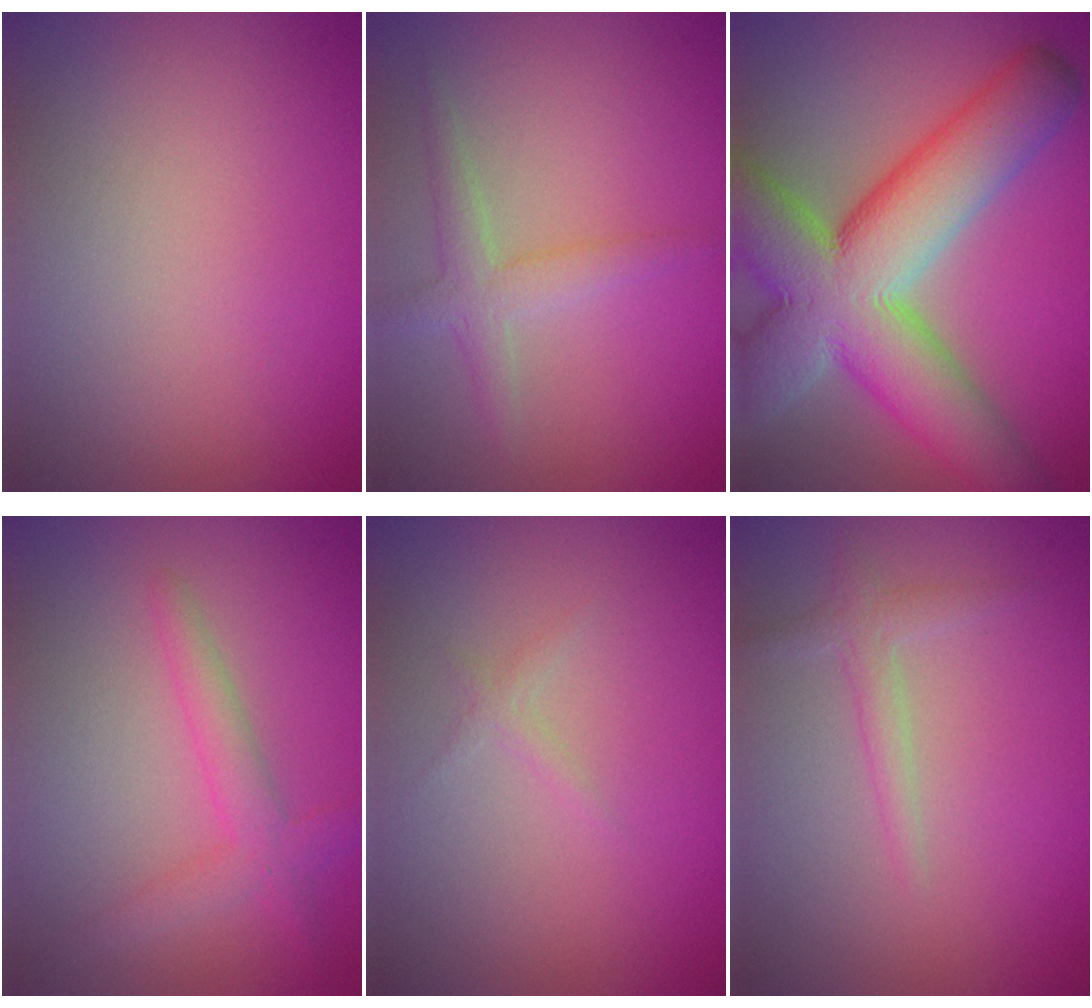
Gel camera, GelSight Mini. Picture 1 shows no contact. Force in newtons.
{"total": 2.5, "press": 2.5, "slide": 0.2}
{"total": 14.2, "press": 14.2, "slide": 0.6}
{"total": 2.7, "press": 2.7, "slide": 0.0}
{"total": 0.8, "press": 0.8, "slide": 0.1}
{"total": 1.6, "press": 1.6, "slide": 0.1}